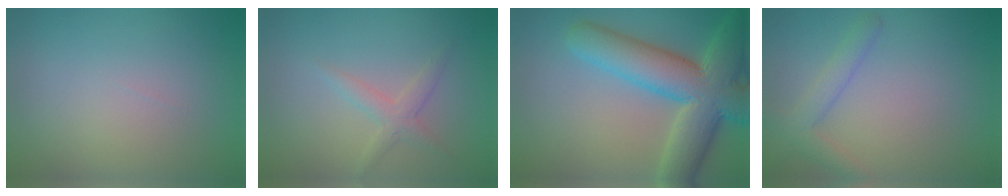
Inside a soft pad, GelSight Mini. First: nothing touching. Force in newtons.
{"total": 1.8, "press": 1.8, "slide": 0.0}
{"total": 10.6, "press": 10.6, "slide": 0.7}
{"total": 2.6, "press": 2.6, "slide": 0.2}